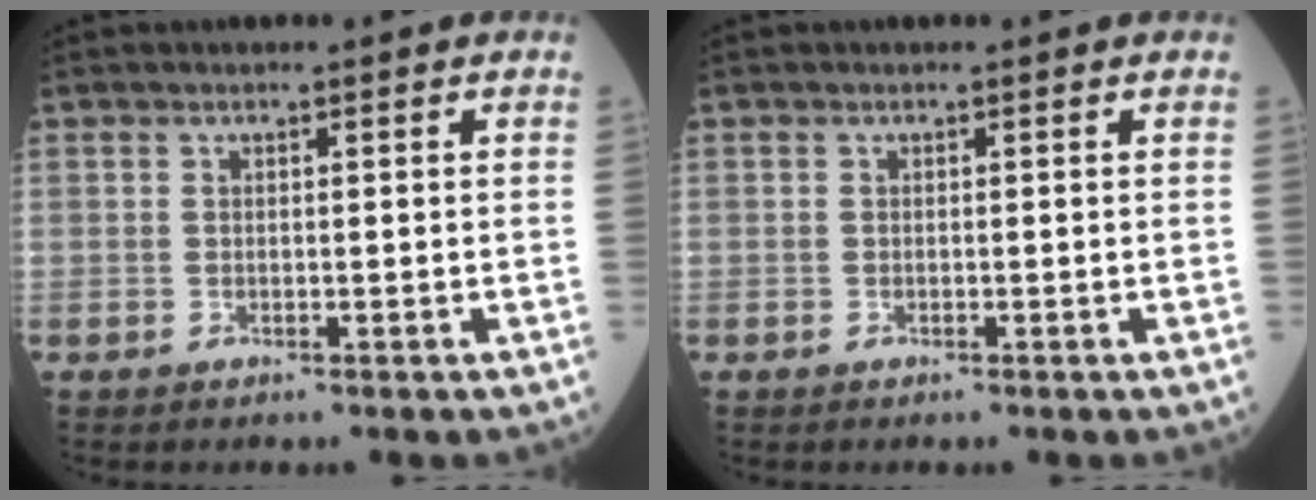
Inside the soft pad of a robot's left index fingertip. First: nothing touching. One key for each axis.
{"total": 0.0}